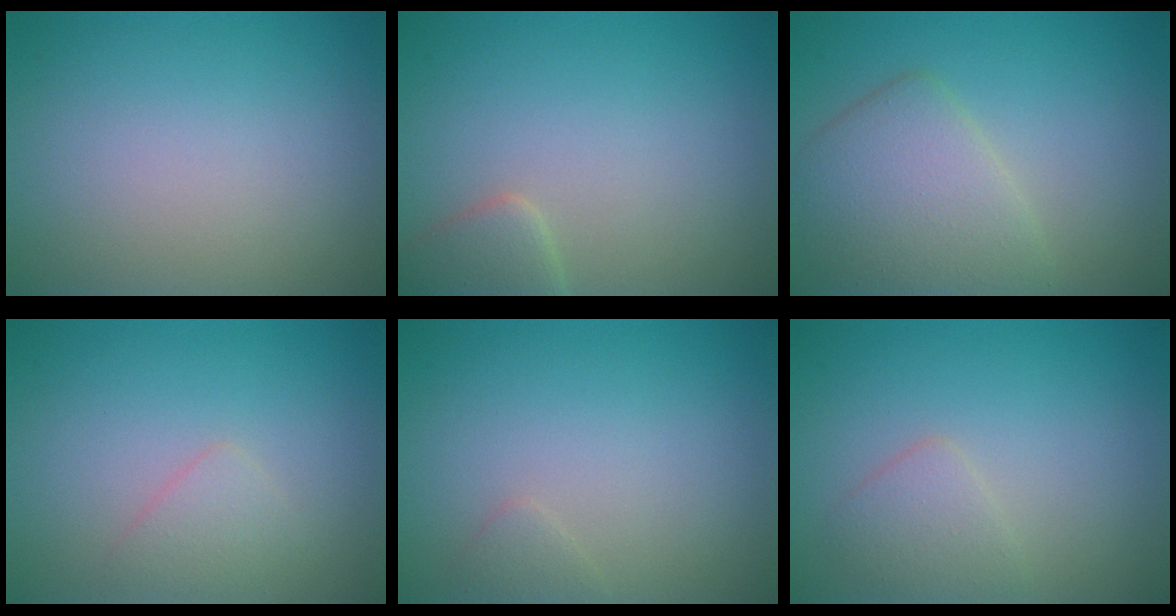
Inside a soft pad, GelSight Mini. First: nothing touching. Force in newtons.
{"total": 2.5, "press": 2.5, "slide": 0.2}
{"total": 4.8, "press": 4.8, "slide": 0.3}
{"total": 1.5, "press": 1.5, "slide": 0.0}
{"total": 0.8, "press": 0.8, "slide": 0.1}
{"total": 1.9, "press": 1.9, "slide": 0.2}